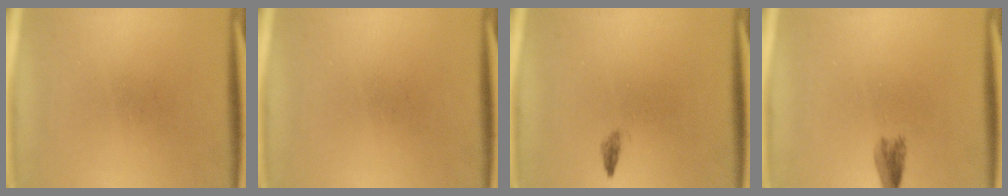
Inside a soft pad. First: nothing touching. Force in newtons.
{"total": 0.0}
{"total": 0.8}
{"total": 2.3}